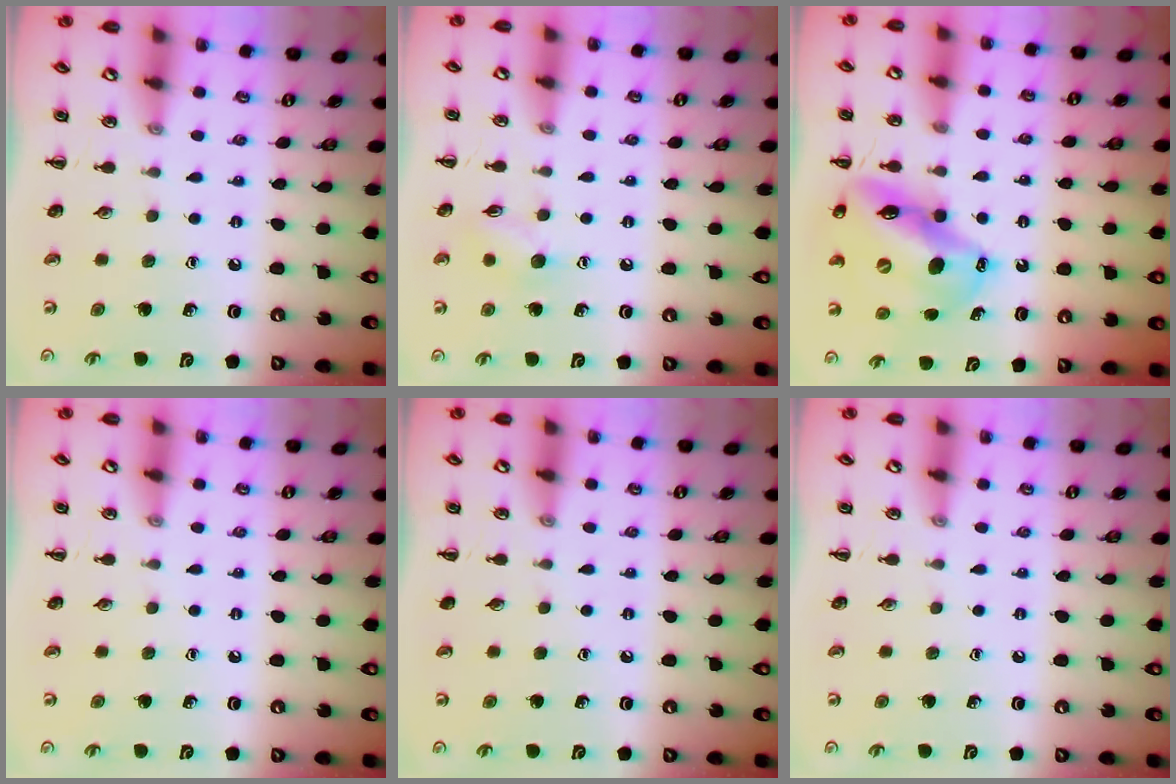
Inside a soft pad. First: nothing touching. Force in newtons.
{"total": 7.1, "press": 7.0, "slide": 1.1}
{"total": 15.2, "press": 14.7, "slide": 3.8}
{"total": 0.0}
{"total": 0.0}
{"total": 0.0}